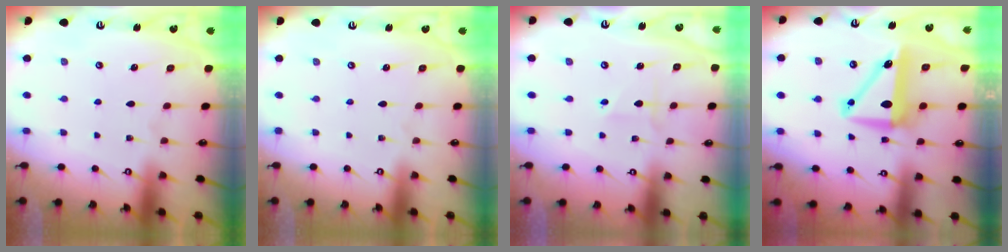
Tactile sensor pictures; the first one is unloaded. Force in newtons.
{"total": 0.0}
{"total": 2.3, "press": 2.3, "slide": 0.2}
{"total": 9.9, "press": 9.6, "slide": 2.1}